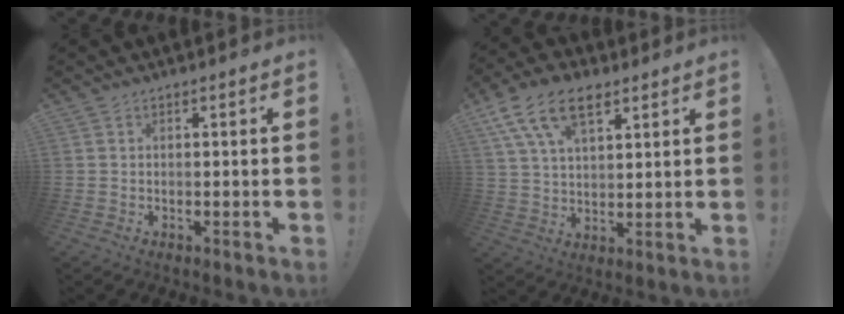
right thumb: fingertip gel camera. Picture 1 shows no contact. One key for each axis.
{"total": 13.7, "fx": 7.2, "fy": 7.4, "fz": 9.0, "tx": -0.155, "ty": -0.016, "tz": 0.134}